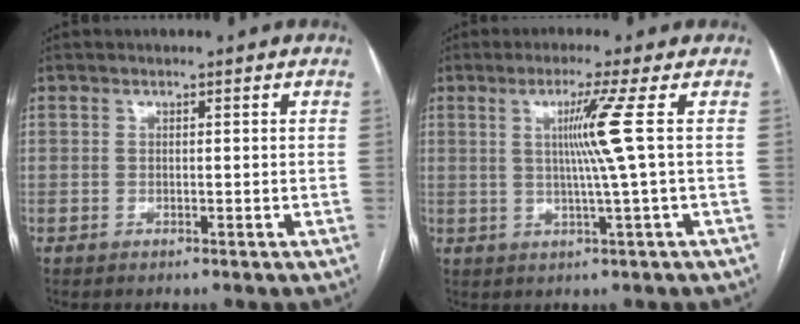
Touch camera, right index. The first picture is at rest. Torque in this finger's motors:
{"motor_torque": [0.30, -0.07, 0.32, 0.09]}